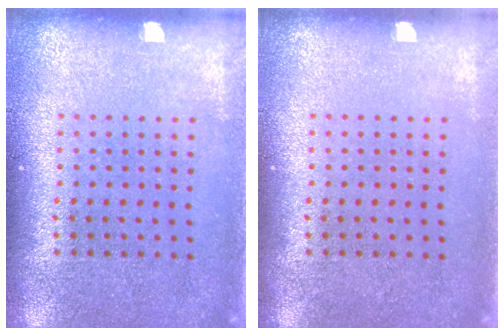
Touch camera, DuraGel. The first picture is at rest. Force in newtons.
{"total": 0.0}